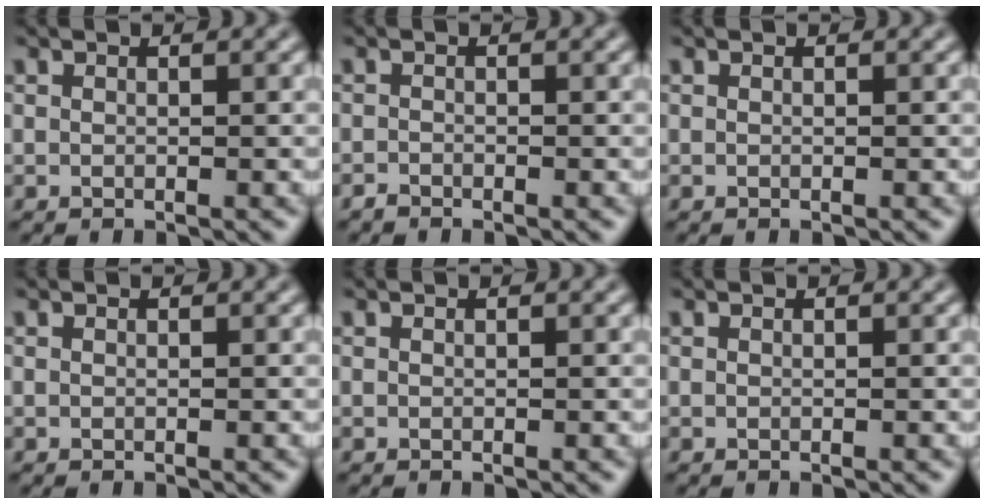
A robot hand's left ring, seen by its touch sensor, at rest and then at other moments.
{"total": 0.7, "force": [-0.6, 0.2, 0.1], "torque": [0.001, -0.002, -0.013]}
{"total": 0.0}
{"total": 0.0}
{"total": 0.0}
{"total": 0.0}